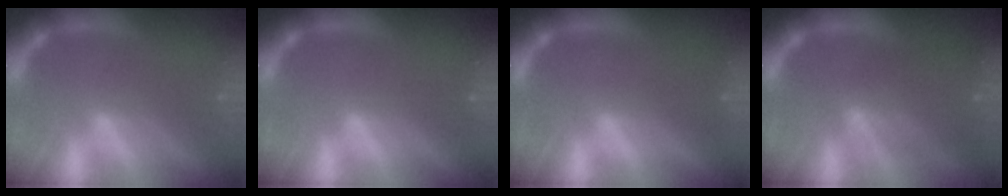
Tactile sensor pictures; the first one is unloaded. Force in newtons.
{"total": 0.0}
{"total": 1.0}
{"total": 5.5}